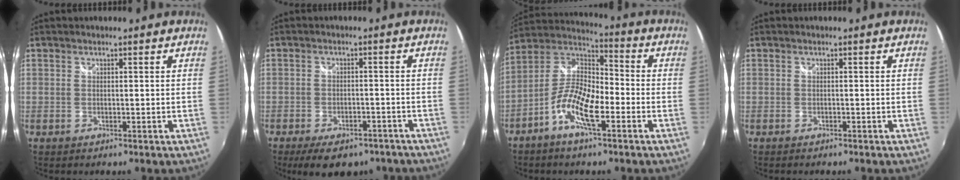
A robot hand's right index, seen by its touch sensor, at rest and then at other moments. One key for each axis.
{"total": 12.4, "fx": -9.4, "fy": 5.3, "fz": 6.2, "tx": -0.131, "ty": -0.014, "tz": -0.126}
{"total": 11.3, "fx": -5.1, "fy": 4.0, "fz": 9.3, "tx": -0.191, "ty": 0.005, "tz": -0.104}
{"total": 0.8, "fx": -0.7, "fy": 0.3, "fz": 0.3, "tx": -0.008, "ty": -0.003, "tz": -0.014}